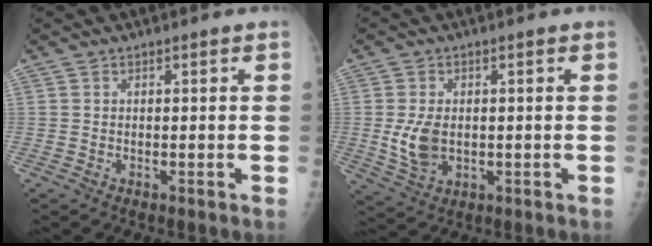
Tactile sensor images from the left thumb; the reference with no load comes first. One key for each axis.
{"total": 6.1, "fx": -0.2, "fy": 4.0, "fz": 4.5, "tx": -0.083, "ty": -0.007, "tz": 0.006}